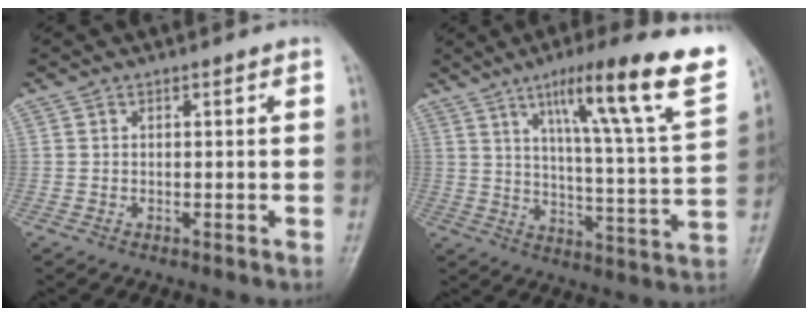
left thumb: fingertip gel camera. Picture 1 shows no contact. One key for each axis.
{"total": 22.0, "fx": 11.9, "fy": 2.3, "fz": 18.3, "tx": -0.243, "ty": -0.036, "tz": 0.175}